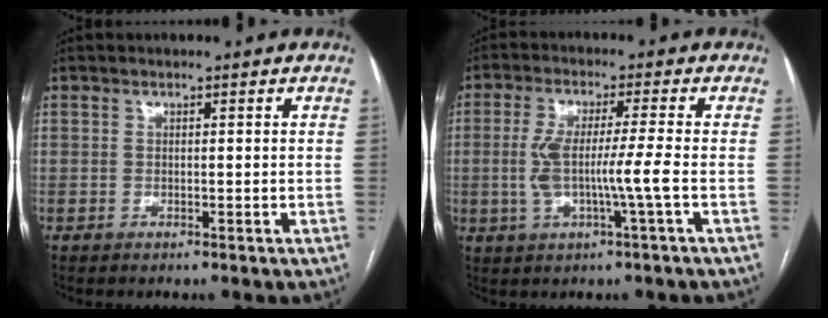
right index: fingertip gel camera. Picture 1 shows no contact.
{"total": 7.1, "force": [-1.1, -0.3, 7.0], "torque": [-0.142, 0.003, -0.017]}